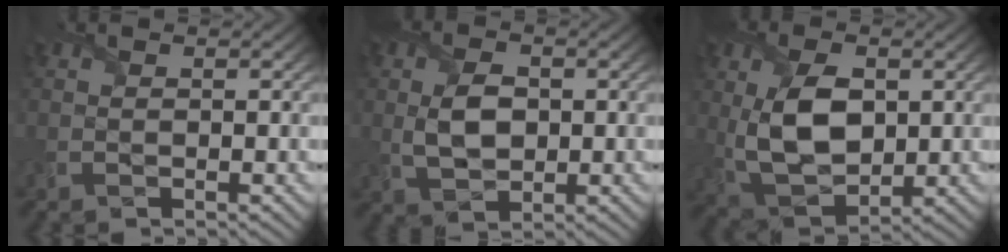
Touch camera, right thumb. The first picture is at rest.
{"total": 5.2, "force": [0.1, 3.4, 3.9], "torque": [-0.085, -0.003, 0.004]}
{"total": 9.9, "force": [0.9, 5.9, 7.8], "torque": [-0.179, -0.005, 0.020]}